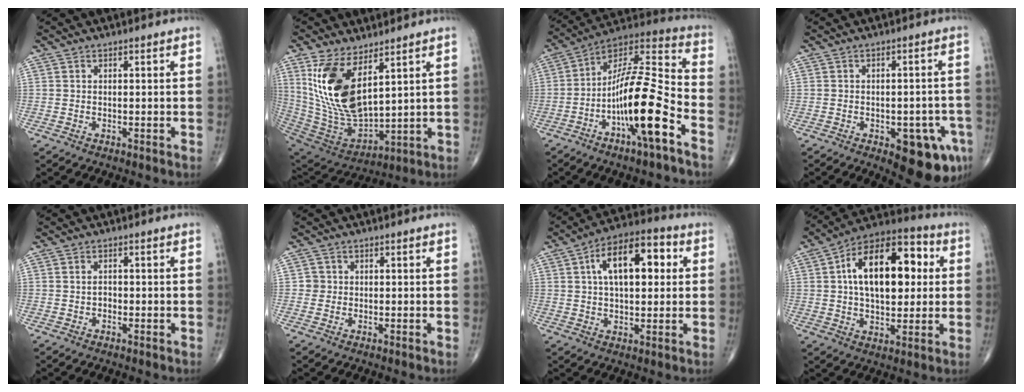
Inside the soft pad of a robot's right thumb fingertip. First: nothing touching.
{"total": 18.1, "force": [7.1, 8.5, 14.3], "torque": [-0.270, -0.038, 0.159]}
{"total": 18.8, "force": [-7.8, 3.6, 16.8], "torque": [-0.314, 0.063, -0.136]}
{"total": 11.3, "force": [-5.0, 4.9, 8.9], "torque": [-0.079, 0.017, -0.054]}
{"total": 1.3, "force": [-0.1, 1.0, 0.8], "torque": [-0.012, 0.003, -0.003]}
{"total": 1.6, "force": [0.0, 1.6, 0.0], "torque": [0.010, 0.005, -0.003]}
{"total": 14.9, "force": [3.6, 7.5, 12.4], "torque": [-0.182, 0.021, 0.052]}
{"total": 20.9, "force": [3.7, 11.3, 17.2], "torque": [-0.245, 0.023, 0.051]}